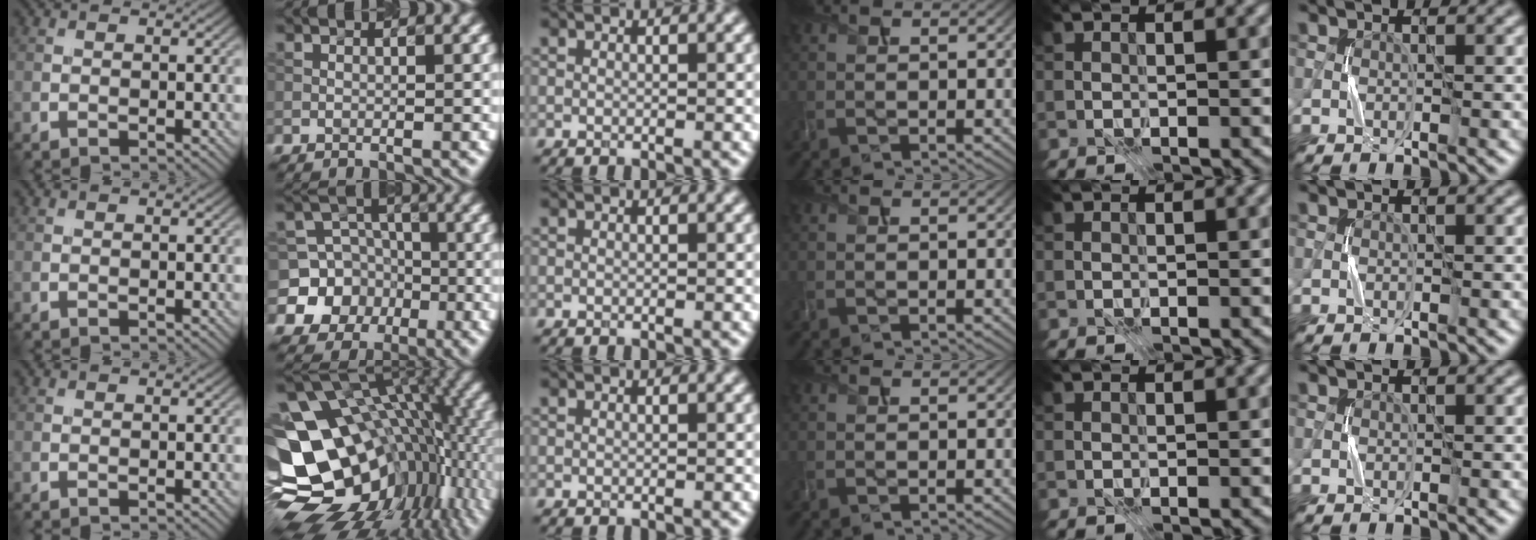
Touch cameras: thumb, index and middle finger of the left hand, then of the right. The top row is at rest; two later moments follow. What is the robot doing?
{"motion": "press", "object": "joystick"}